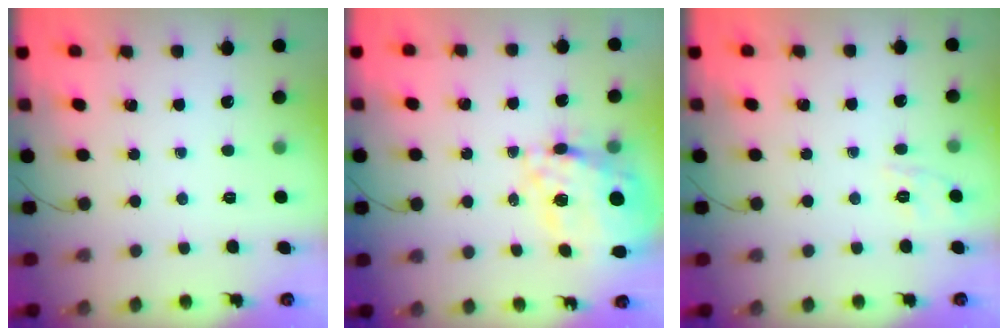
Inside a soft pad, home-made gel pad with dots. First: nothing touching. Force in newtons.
{"total": 23.6, "press": 23.1, "slide": 4.9}
{"total": 2.0, "press": 0.7, "slide": 1.9}